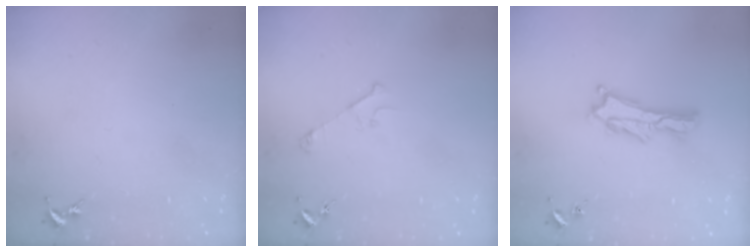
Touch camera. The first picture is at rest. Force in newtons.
{"total": 2.9, "press": 2.9, "slide": 0.3}
{"total": 2.1, "press": 2.1, "slide": 0.3}